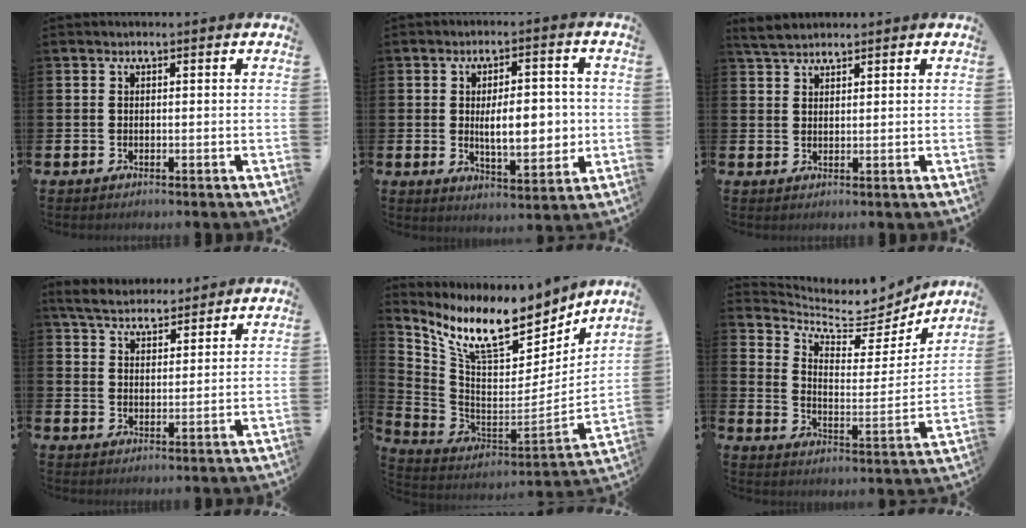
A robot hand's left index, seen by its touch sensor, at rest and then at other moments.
{"total": 8.0, "force": [-0.3, 3.7, 7.1], "torque": [-0.095, 0.000, -0.010]}
{"total": 3.1, "force": [3.0, 0.6, 0.6], "torque": [-0.011, -0.010, 0.056]}
{"total": 5.3, "force": [5.2, 0.9, 0.8], "torque": [-0.030, -0.025, 0.094]}
{"total": 11.7, "force": [9.2, 4.3, 5.8], "torque": [-0.137, -0.061, 0.160]}
{"total": 7.2, "force": [6.9, 2.0, 1.0], "torque": [-0.054, -0.063, 0.117]}